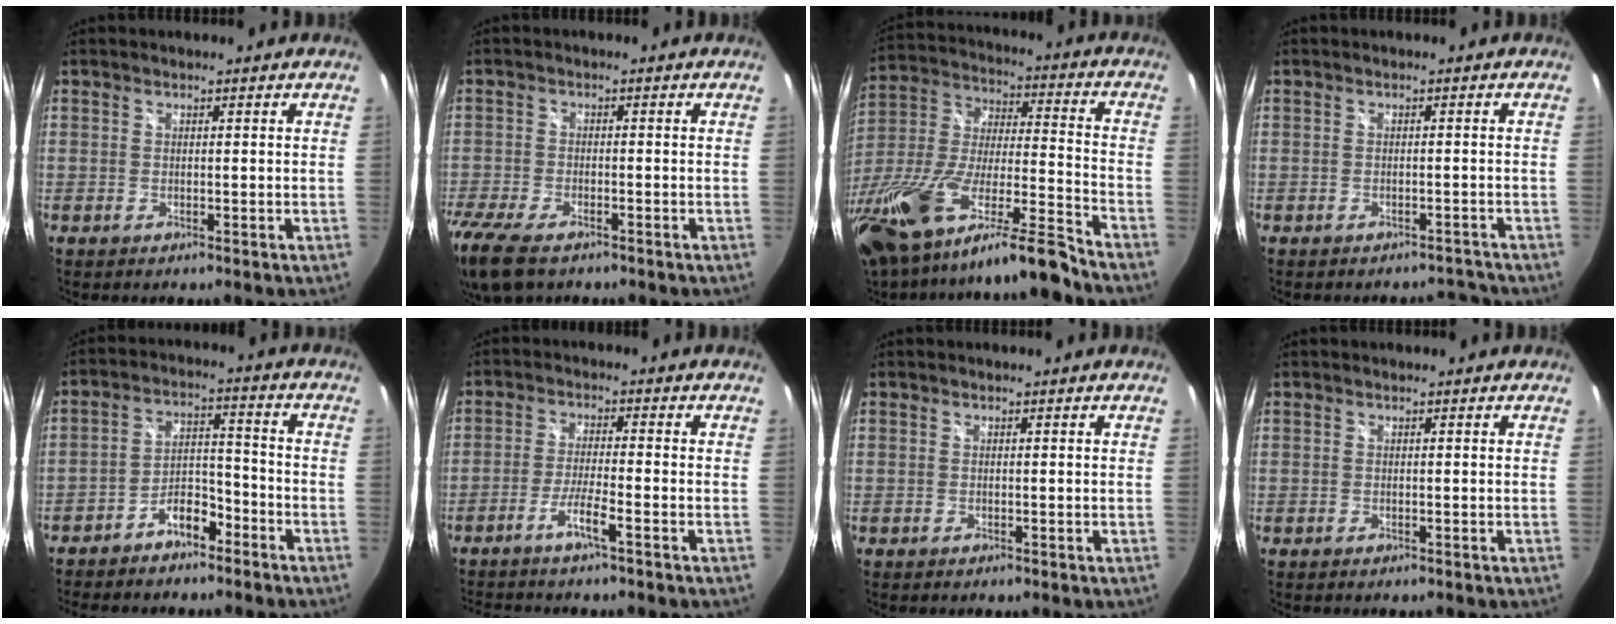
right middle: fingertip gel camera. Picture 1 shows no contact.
{"total": 12.3, "force": [-8.8, 5.1, 6.9], "torque": [-0.182, -0.050, -0.163]}
{"total": 25.1, "force": [-18.5, 3.0, 16.7], "torque": [-0.318, -0.058, -0.326]}
{"total": 2.8, "force": [-2.7, 0.9, -0.1], "torque": [0.015, 0.011, -0.029]}
{"total": 8.5, "force": [-6.4, 3.8, 3.9], "torque": [-0.080, 0.035, -0.104]}
{"total": 4.8, "force": [-3.5, -0.7, 3.2], "torque": [-0.079, 0.001, -0.068]}
{"total": 0.0}
{"total": 0.0}